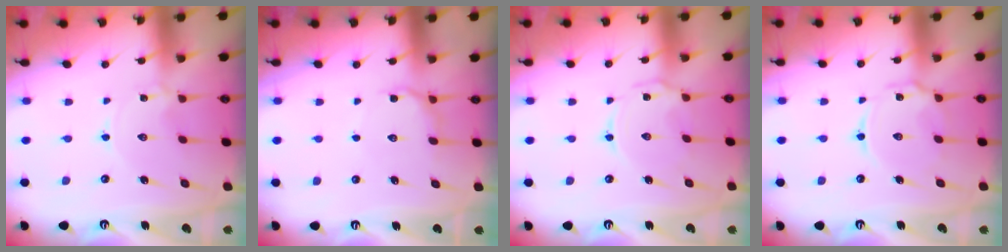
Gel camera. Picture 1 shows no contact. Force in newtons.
{"total": 7.0, "press": 6.9, "slide": 1.1}
{"total": 2.4, "press": 2.4, "slide": 0.4}
{"total": 7.0, "press": 7.0, "slide": 0.4}